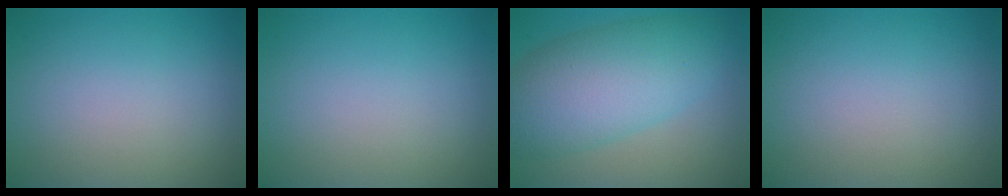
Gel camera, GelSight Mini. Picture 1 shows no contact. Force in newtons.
{"total": 0.0}
{"total": 8.7, "press": 8.6, "slide": 0.2}
{"total": 0.0}